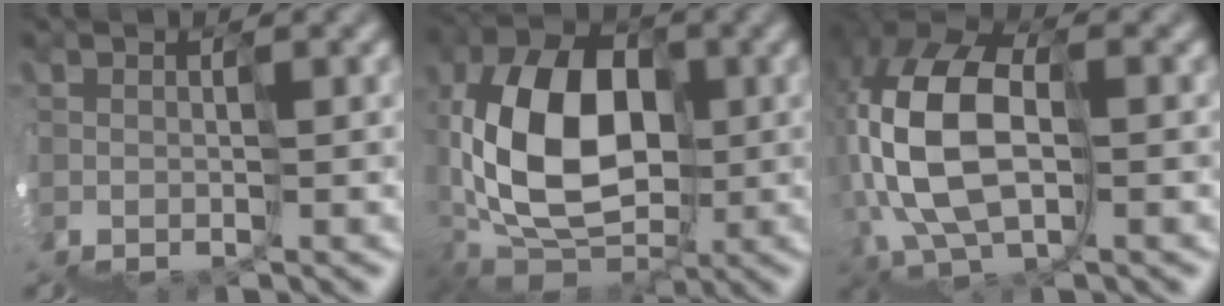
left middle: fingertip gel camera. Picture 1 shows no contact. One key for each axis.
{"total": 8.6, "fx": 1.7, "fy": 6.1, "fz": 5.9, "tx": -0.097, "ty": 0.049, "tz": 0.011}
{"total": 8.3, "fx": 2.4, "fy": 5.1, "fz": 6.0, "tx": -0.164, "ty": 0.040, "tz": 0.033}